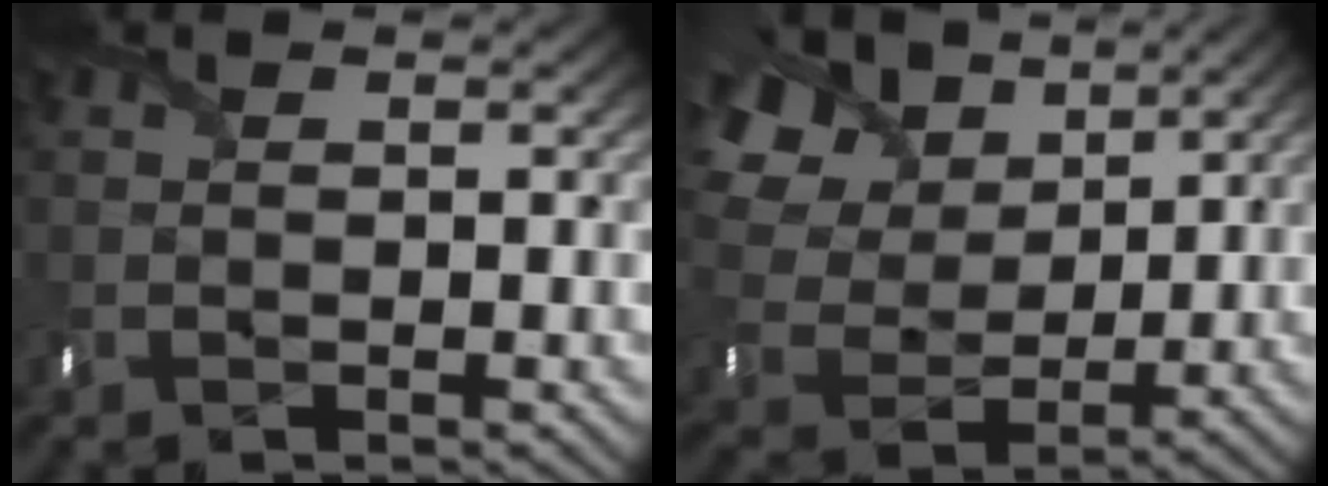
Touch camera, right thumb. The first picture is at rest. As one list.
[{"total": 15.1, "force": [7.3, 10.0, 8.6], "torque": [-0.254, 0.044, 0.129]}]